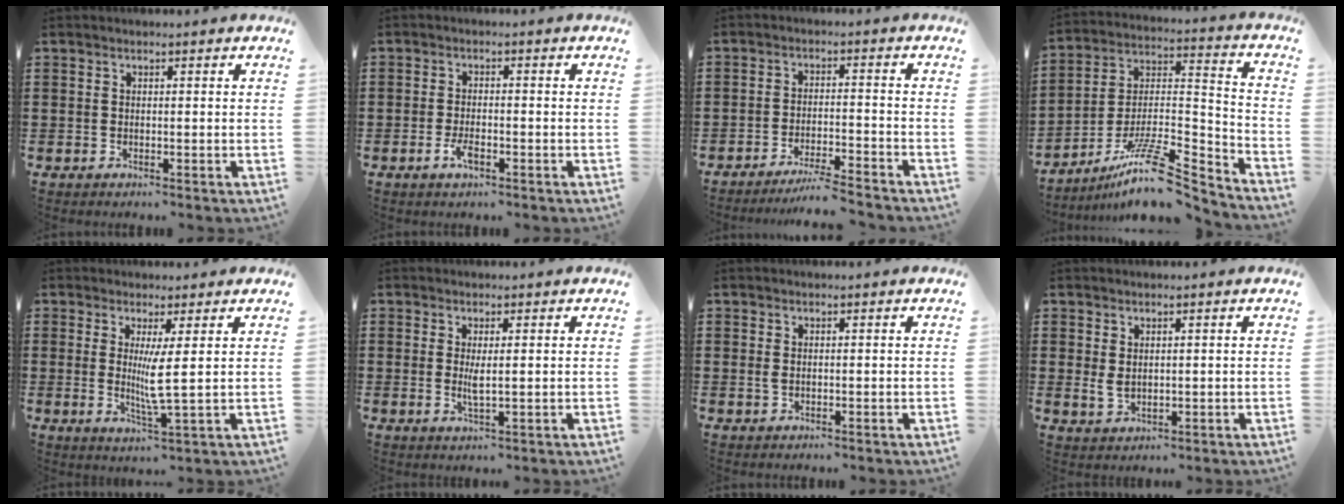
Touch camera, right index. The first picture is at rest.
{"total": 2.8, "force": [-1.4, 1.0, 2.3], "torque": [-0.046, 0.000, -0.026]}
{"total": 4.5, "force": [-4.2, -0.6, 1.4], "torque": [-0.034, -0.012, -0.085]}
{"total": 13.9, "force": [-10.0, 3.4, 9.1], "torque": [-0.156, 0.027, -0.180]}
{"total": 5.0, "force": [0.9, -0.1, 4.9], "torque": [-0.094, -0.011, 0.014]}
{"total": 2.4, "force": [0.4, 0.3, 2.4], "torque": [-0.052, -0.006, 0.004]}
{"total": 0.7, "force": [0.1, 0.2, 0.7], "torque": [-0.015, 0.001, 0.002]}
{"total": 2.0, "force": [0.7, 1.1, 1.5], "torque": [-0.038, 0.000, 0.012]}